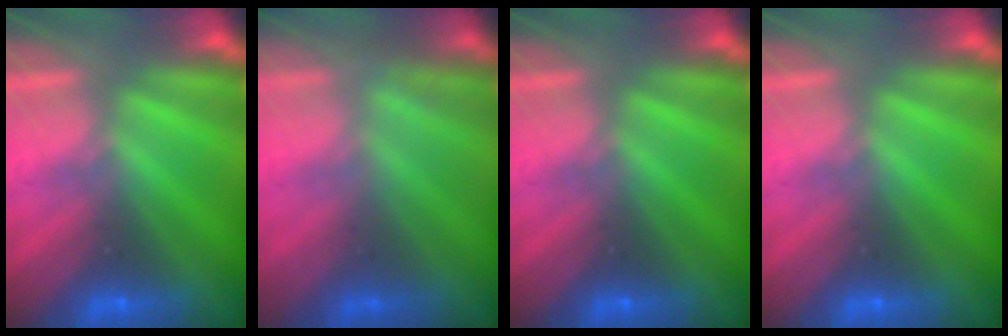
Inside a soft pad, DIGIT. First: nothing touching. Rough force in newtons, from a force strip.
{"total": 2.4}
{"total": 0.0}
{"total": 0.0}